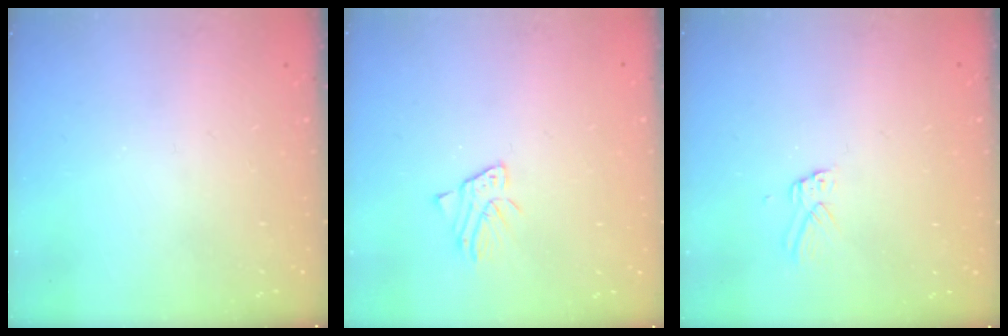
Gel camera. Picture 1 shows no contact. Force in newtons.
{"total": 2.2, "press": 2.2, "slide": 0.1}
{"total": 2.9, "press": 2.9, "slide": 0.2}